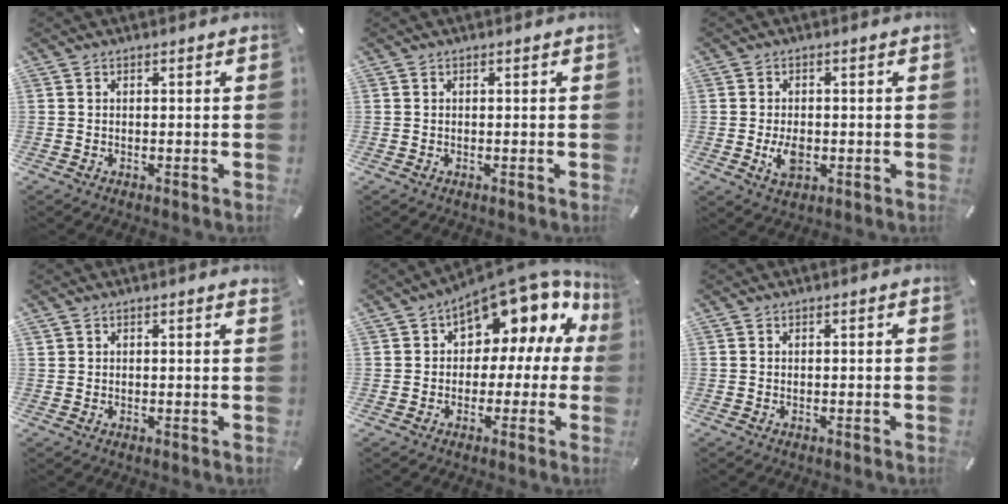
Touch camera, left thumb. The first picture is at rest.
{"total": 0.0}
{"total": 4.8, "force": [-1.0, 3.0, 3.6], "torque": [-0.074, -0.006, -0.020]}
{"total": 0.7, "force": [0.6, 0.1, 0.2], "torque": [-0.004, -0.001, 0.012]}
{"total": 13.6, "force": [8.2, 7.6, 7.8], "torque": [-0.108, -0.072, 0.140]}
{"total": 0.0}